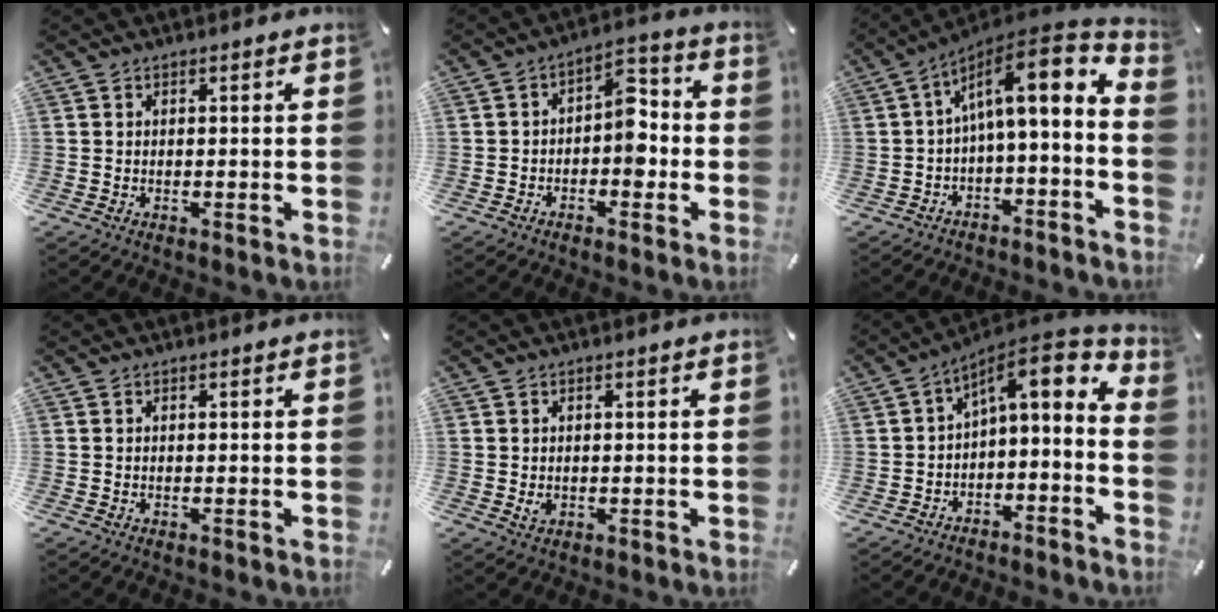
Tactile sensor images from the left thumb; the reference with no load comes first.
{"total": 7.9, "force": [-1.7, 4.9, 5.9], "torque": [-0.079, 0.013, -0.033]}
{"total": 12.6, "force": [2.9, 4.1, 11.5], "torque": [-0.165, -0.025, 0.043]}
{"total": 0.0}
{"total": 1.5, "force": [0.0, 1.2, 0.9], "torque": [-0.010, 0.000, -0.003]}
{"total": 7.5, "force": [2.4, 3.2, 6.4], "torque": [-0.092, -0.028, 0.037]}